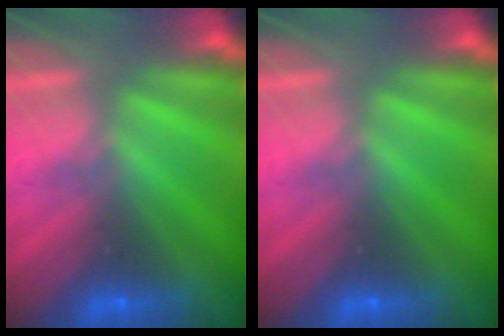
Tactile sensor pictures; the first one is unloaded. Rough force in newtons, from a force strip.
{"total": 0.0}